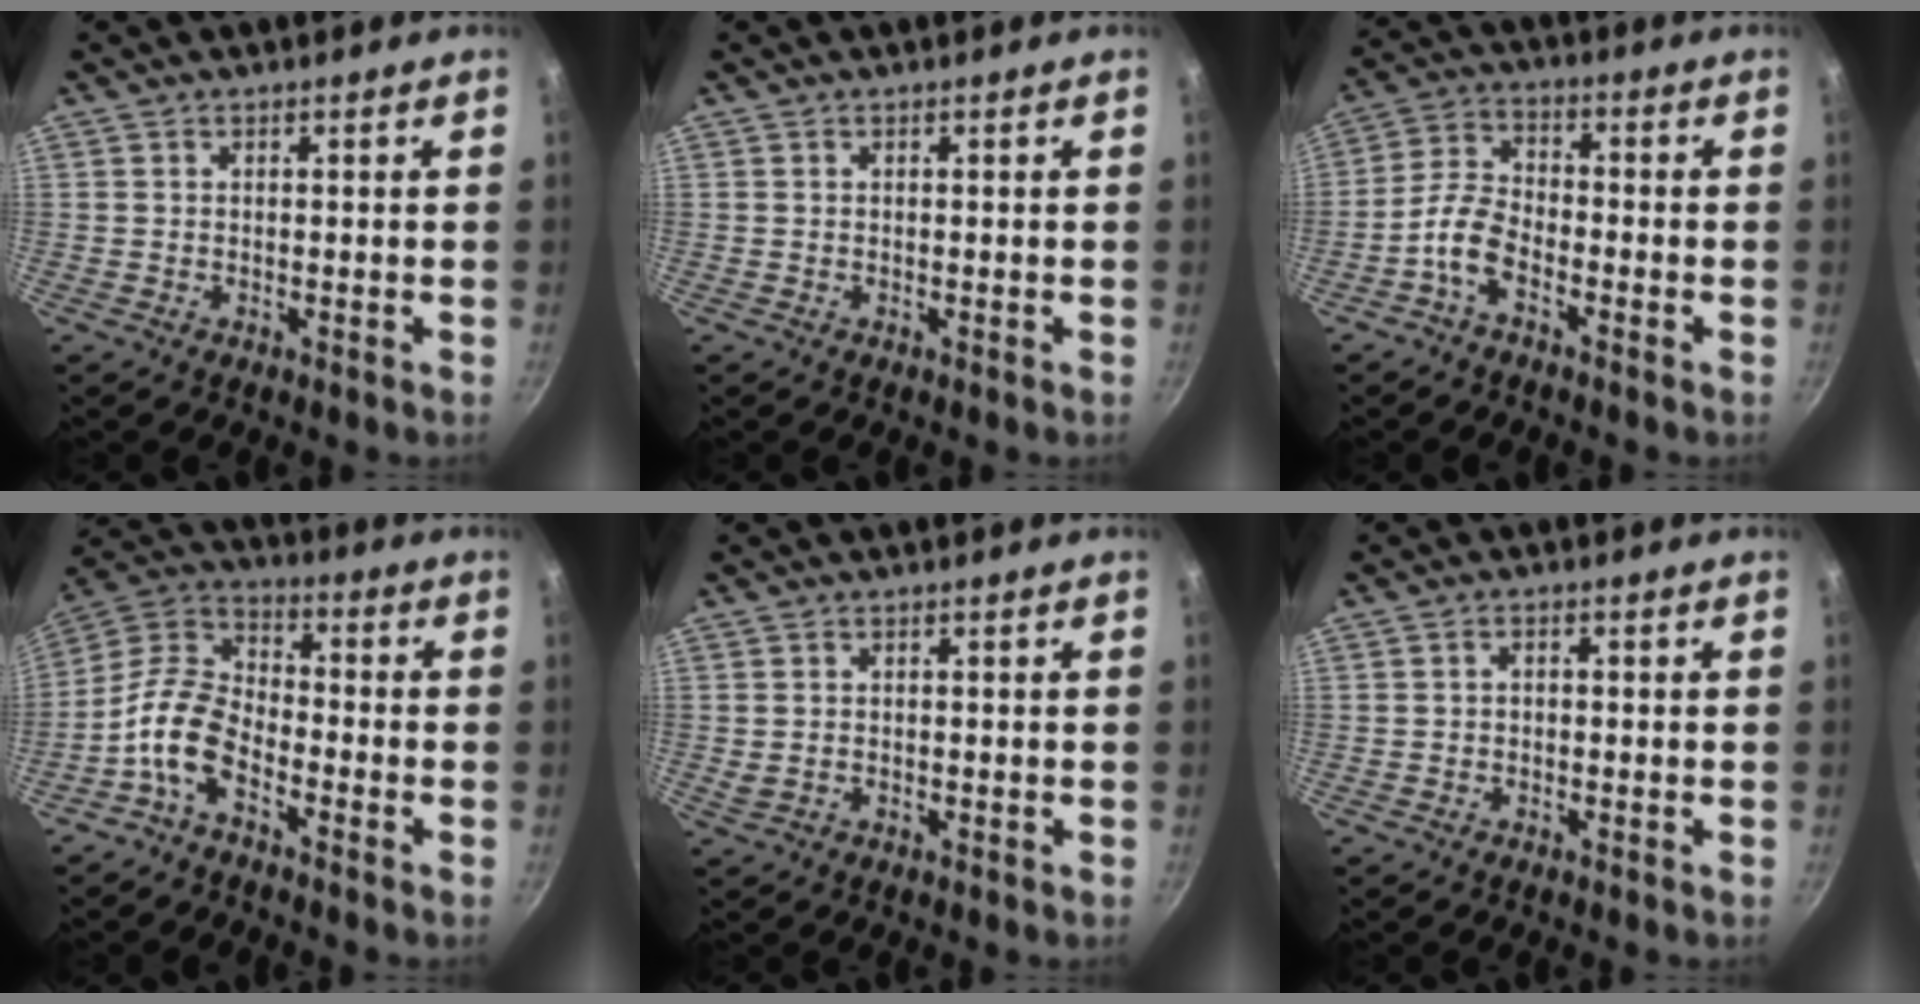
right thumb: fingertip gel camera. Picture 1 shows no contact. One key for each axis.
{"total": 0.0}
{"total": 6.6, "fx": -3.6, "fy": 3.3, "fz": 4.4, "tx": -0.091, "ty": 0.034, "tz": -0.083}
{"total": 8.8, "fx": -4.5, "fy": 4.7, "fz": 5.9, "tx": -0.118, "ty": 0.043, "tz": -0.104}
{"total": 1.6, "fx": -0.2, "fy": 1.2, "fz": 1.0, "tx": -0.017, "ty": -0.001, "tz": 0.000}
{"total": 1.3, "fx": -0.4, "fy": 0.9, "fz": 0.8, "tx": -0.014, "ty": 0.008, "tz": -0.008}